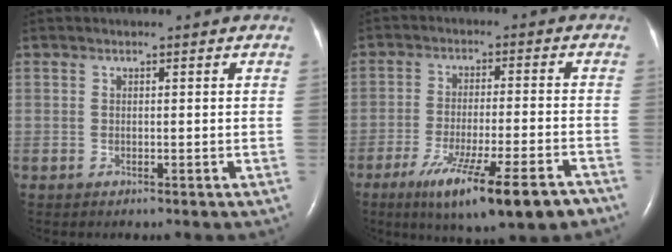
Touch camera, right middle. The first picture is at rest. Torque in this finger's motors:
{"motor_torque": [1.21, -0.93, 0.24, 0.15]}